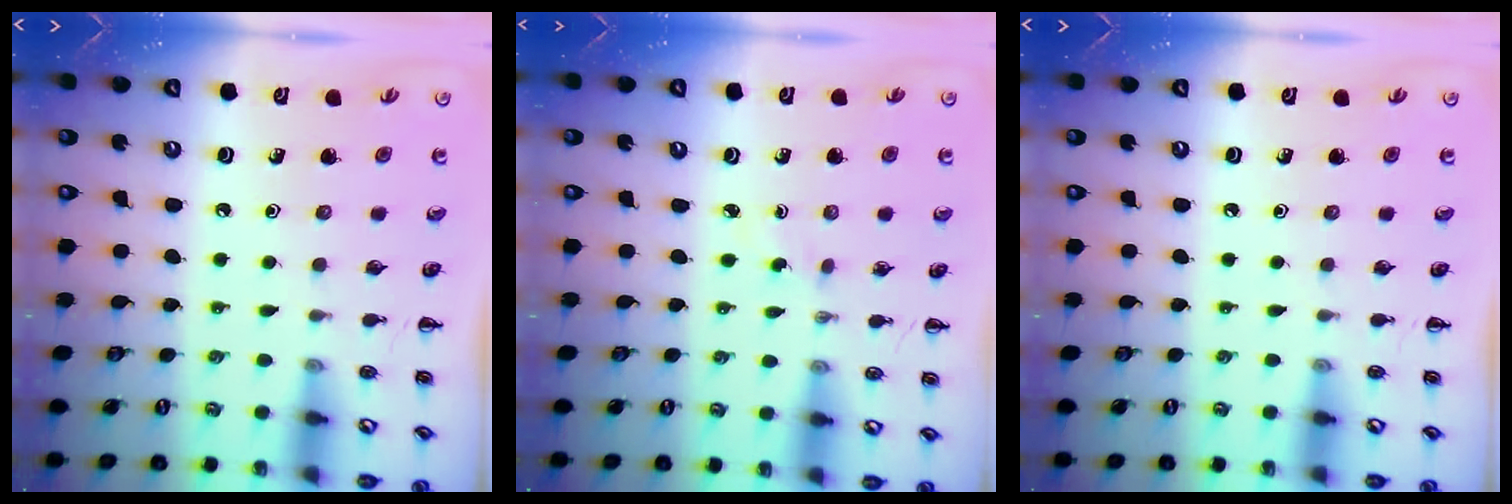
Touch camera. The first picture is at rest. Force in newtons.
{"total": 1.3, "press": 1.2, "slide": 0.6}
{"total": 0.0}